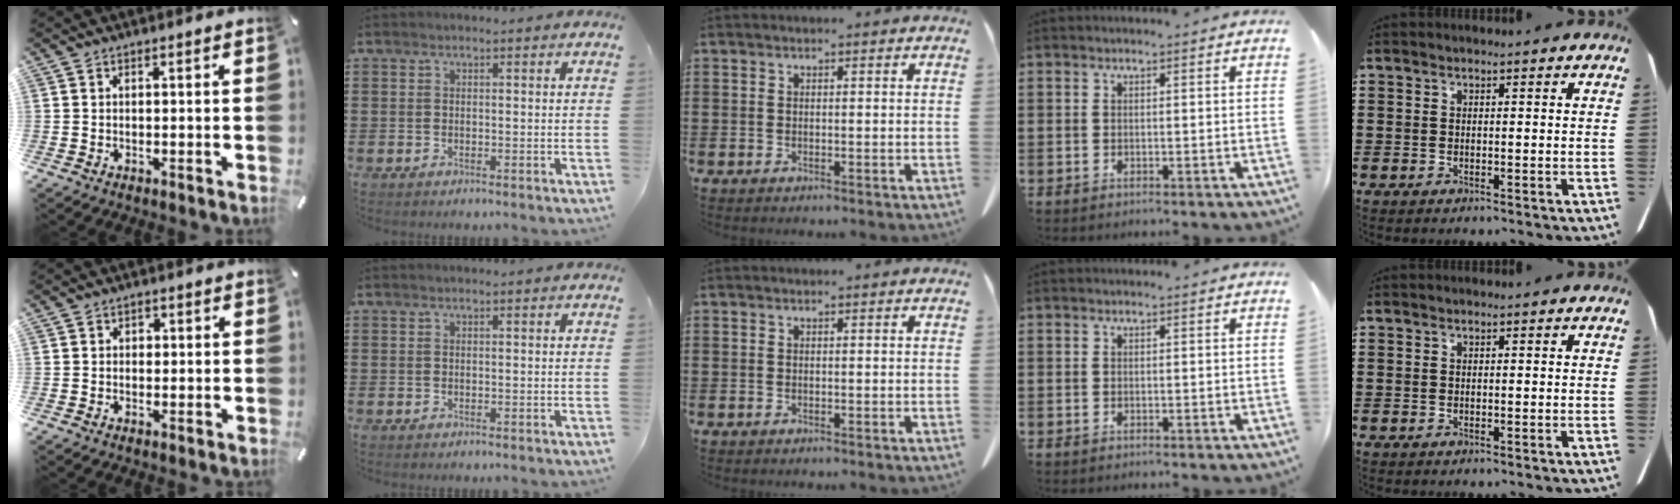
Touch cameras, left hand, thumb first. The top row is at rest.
{"thumb": {"total": 1.4, "force": [0.0, 1.3, 0.5], "torque": [-0.005, 0.003, -0.003]}}